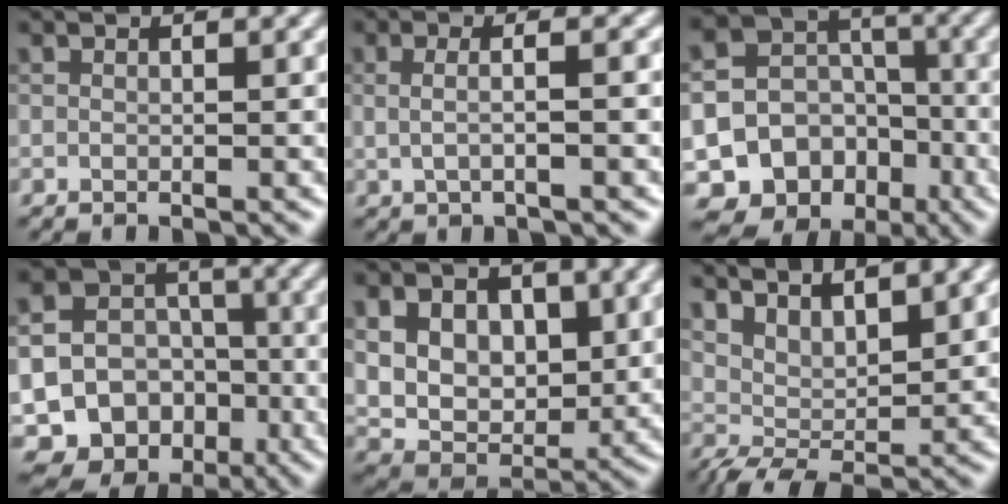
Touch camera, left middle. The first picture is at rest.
{"total": 4.3, "force": [0.6, 2.0, 3.8], "torque": [-0.036, 0.007, -0.012]}
{"total": 20.2, "force": [-10.4, 16.7, 4.5], "torque": [-0.099, -0.067, -0.165]}
{"total": 20.7, "force": [-7.7, 18.4, 5.6], "torque": [-0.131, -0.055, -0.129]}
{"total": 9.4, "force": [2.7, 6.8, 6.0], "torque": [-0.113, 0.007, 0.046]}
{"total": 4.5, "force": [3.4, 1.4, 2.7], "torque": [-0.051, -0.003, 0.063]}